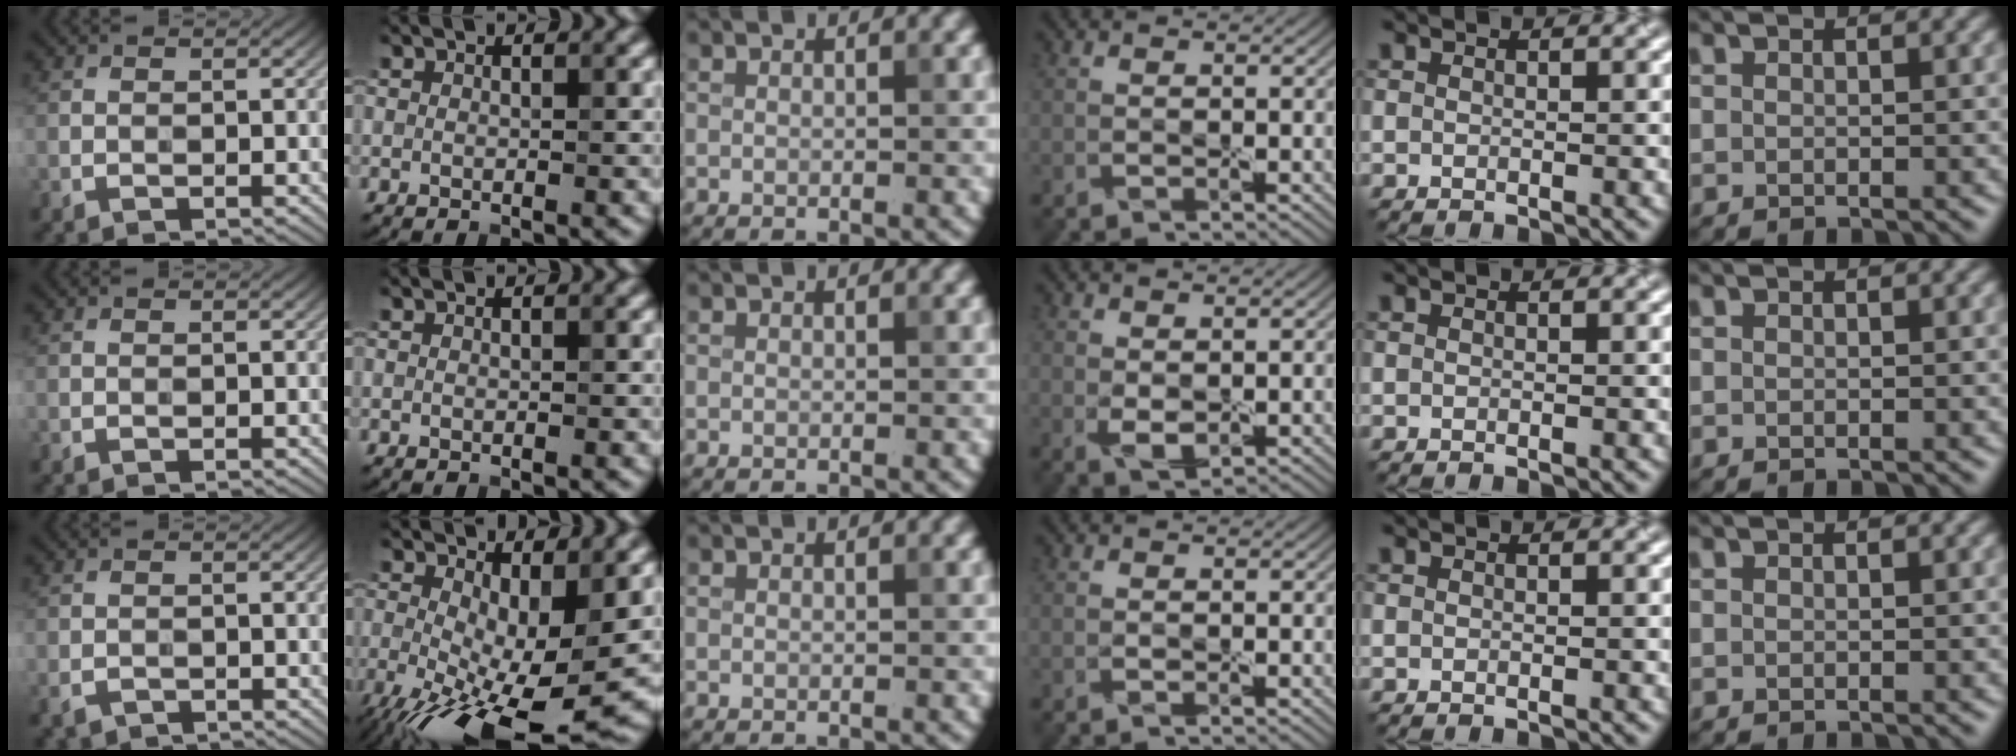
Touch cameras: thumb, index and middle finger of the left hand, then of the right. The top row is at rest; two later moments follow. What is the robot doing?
{"motion": "peel", "object": "cling film"}